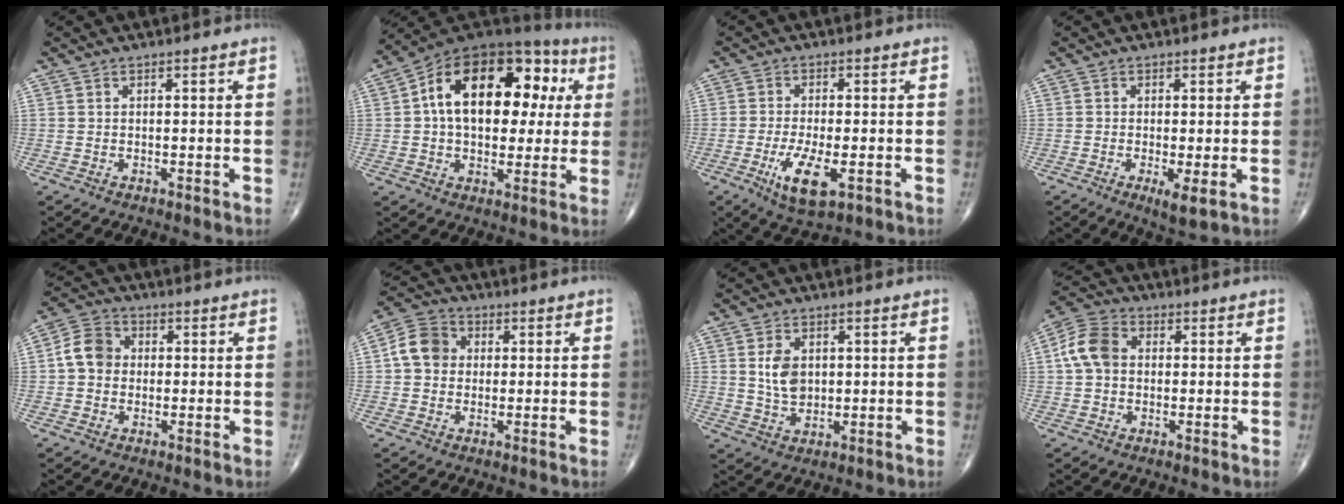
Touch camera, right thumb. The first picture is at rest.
{"total": 23.7, "force": [4.3, 14.0, 18.6], "torque": [-0.260, 0.037, 0.057]}
{"total": 8.4, "force": [-3.0, 2.9, 7.2], "torque": [-0.137, -0.011, -0.048]}
{"total": 3.7, "force": [-1.0, 0.8, 3.4], "torque": [-0.066, -0.014, -0.018]}
{"total": 6.4, "force": [0.0, 5.4, 3.4], "torque": [-0.050, 0.018, -0.010]}
{"total": 7.0, "force": [0.6, 6.0, 3.7], "torque": [-0.057, 0.017, 0.001]}
{"total": 6.0, "force": [1.2, 4.1, 4.2], "torque": [-0.062, -0.009, 0.027]}
{"total": 7.8, "force": [0.7, 5.9, 5.1], "torque": [-0.097, 0.022, 0.004]}